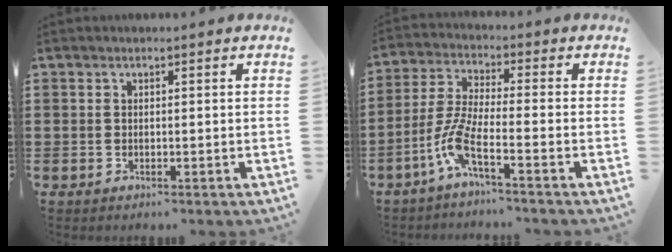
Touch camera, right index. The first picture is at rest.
{"total": 7.0, "force": [-3.8, 1.3, 5.7], "torque": [-0.153, -0.016, -0.080]}